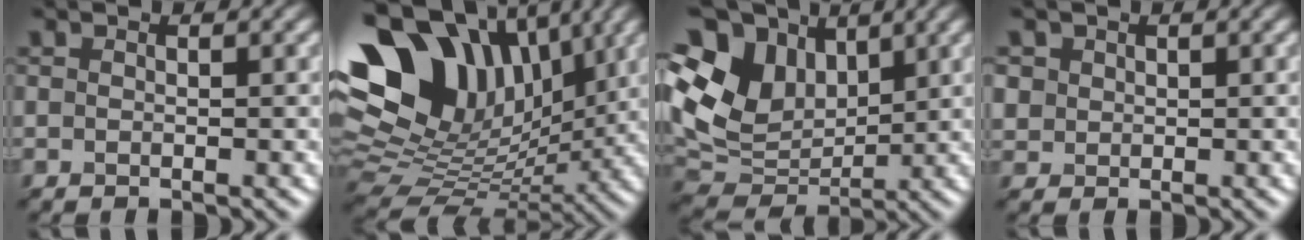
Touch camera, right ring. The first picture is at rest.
{"total": 14.3, "force": [5.7, 9.3, 9.2], "torque": [-0.191, 0.024, 0.121]}
{"total": 10.0, "force": [4.5, 6.9, 5.6], "torque": [-0.138, 0.029, 0.094]}
{"total": 1.3, "force": [0.8, 0.9, -0.6], "torque": [-0.002, 0.010, 0.026]}